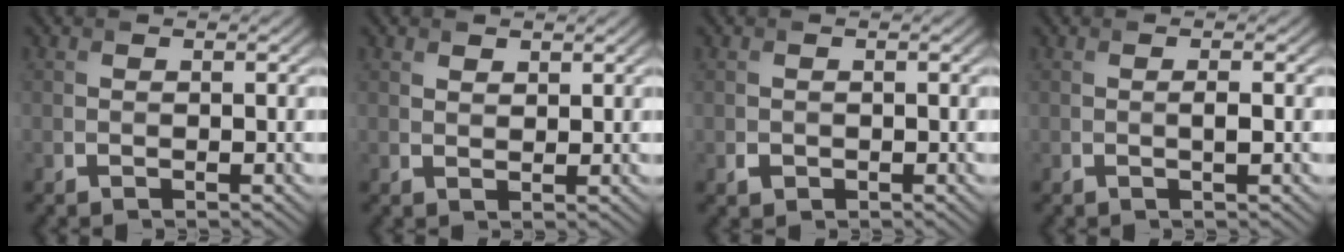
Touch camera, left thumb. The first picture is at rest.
{"total": 1.4, "force": [1.1, 0.7, 0.5], "torque": [-0.012, -0.003, 0.023]}
{"total": 0.9, "force": [-0.4, 0.8, 0.3], "torque": [-0.006, -0.008, -0.007]}
{"total": 1.0, "force": [-0.2, 0.1, 1.0], "torque": [-0.021, 0.000, -0.004]}